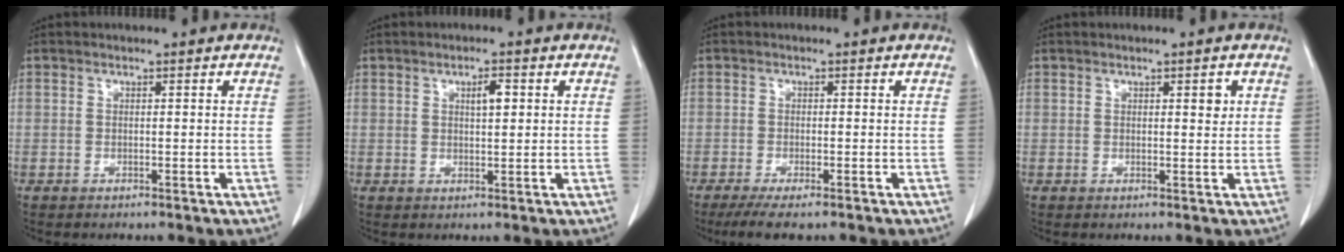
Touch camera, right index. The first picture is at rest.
{"total": 2.4, "force": [0.8, 0.6, 2.2], "torque": [-0.038, 0.000, 0.014]}
{"total": 5.3, "force": [-4.0, 0.6, 3.4], "torque": [-0.055, -0.012, -0.062]}
{"total": 1.5, "force": [0.6, 0.5, 1.3], "torque": [-0.018, 0.000, 0.008]}